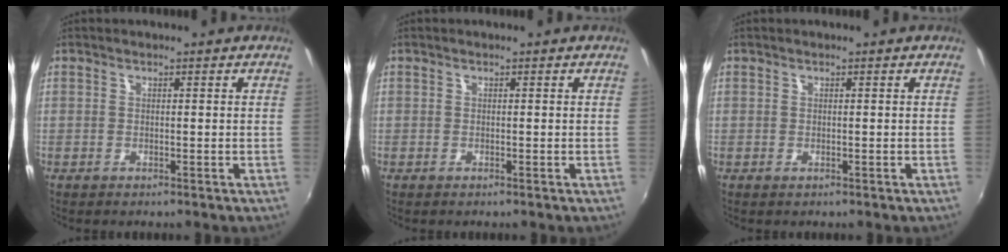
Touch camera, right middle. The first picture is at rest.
{"total": 0.0}
{"total": 0.0}